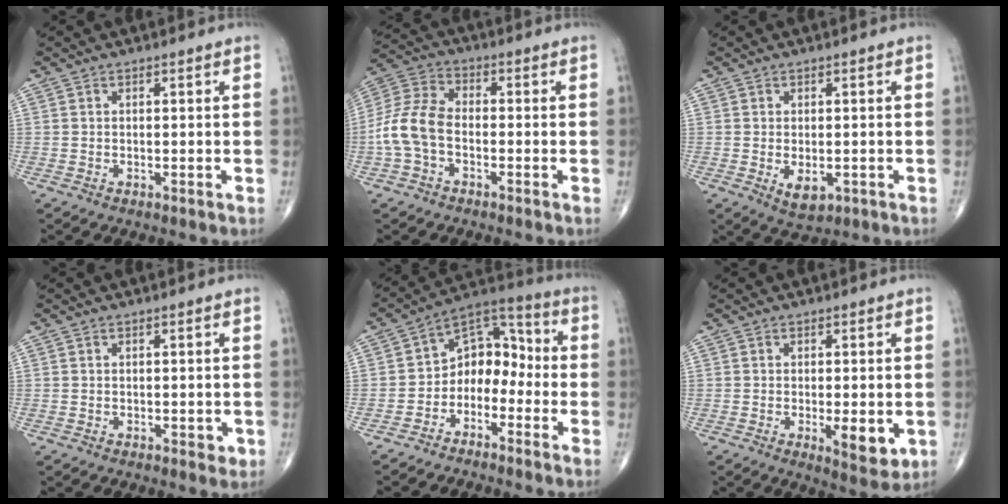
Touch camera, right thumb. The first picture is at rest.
{"total": 9.3, "force": [-2.3, 5.8, 6.9], "torque": [-0.146, 0.029, -0.056]}
{"total": 4.0, "force": [-0.9, 2.3, 3.1], "torque": [-0.043, -0.008, -0.004]}
{"total": 1.8, "force": [-0.1, 1.1, 1.4], "torque": [-0.011, -0.002, 0.000]}
{"total": 9.8, "force": [-3.3, 7.1, 5.8], "torque": [-0.056, 0.071, -0.075]}
{"total": 6.6, "force": [-1.3, 2.4, 6.0], "torque": [-0.077, -0.016, -0.014]}